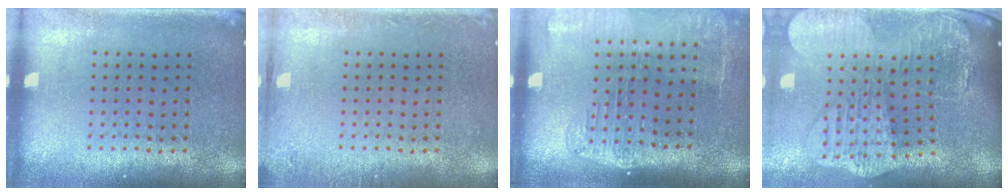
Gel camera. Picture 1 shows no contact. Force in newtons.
{"total": 1.1, "press": 1.1, "slide": 0.1}
{"total": 2.1, "press": 1.7, "slide": 1.2}
{"total": 4.5, "press": 3.4, "slide": 3.0}